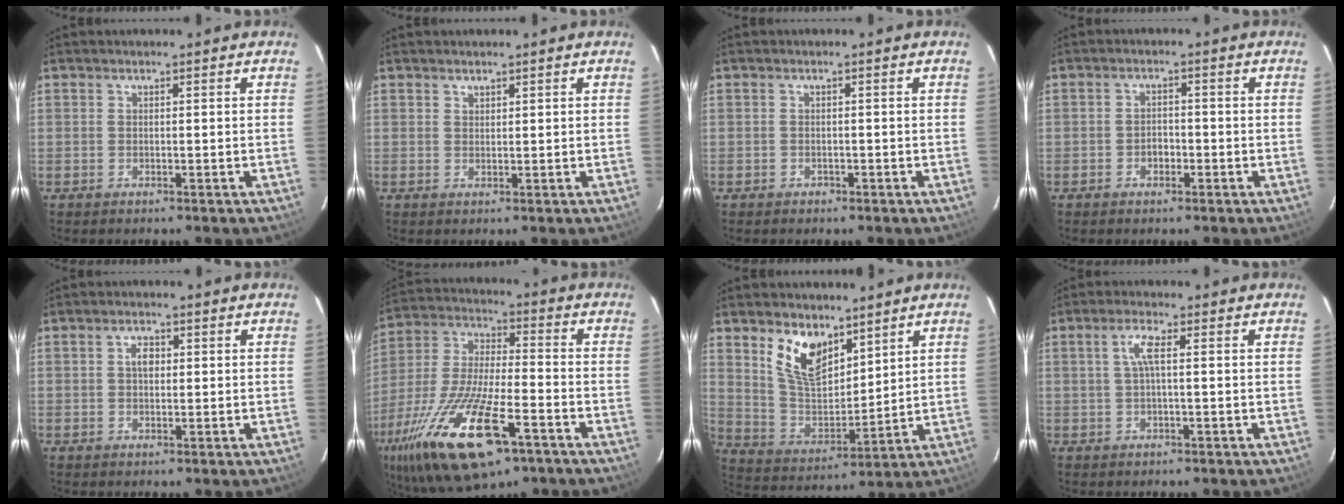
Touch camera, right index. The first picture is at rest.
{"total": 0.9, "force": [0.8, 0.5, 0.1], "torque": [-0.001, 0.002, 0.014]}
{"total": 1.1, "force": [-0.7, 0.8, 0.0], "torque": [-0.001, 0.003, -0.010]}
{"total": 2.3, "force": [-1.2, 1.6, 1.2], "torque": [-0.023, 0.007, -0.019]}
{"total": 2.2, "force": [0.3, 1.5, 1.6], "torque": [-0.028, 0.008, 0.004]}
{"total": 24.5, "force": [-13.1, 8.1, 19.1], "torque": [-0.389, -0.055, -0.232]}
{"total": 11.5, "force": [7.1, 6.0, 6.8], "torque": [-0.130, 0.003, 0.147]}
{"total": 3.1, "force": [0.3, 0.2, 3.1], "torque": [-0.064, 0.005, 0.005]}